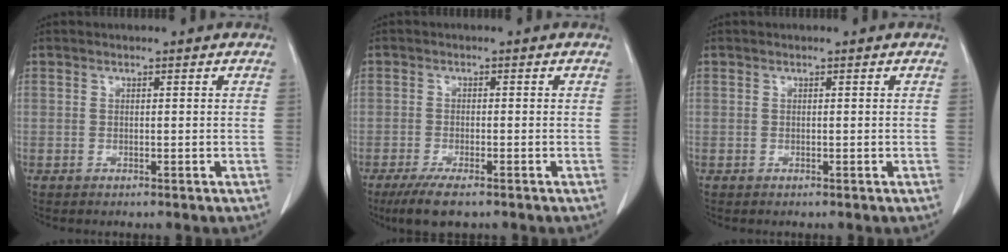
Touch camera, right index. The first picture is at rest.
{"total": 4.9, "force": [-3.4, 1.5, 3.2], "torque": [-0.062, -0.009, -0.058]}
{"total": 0.0}